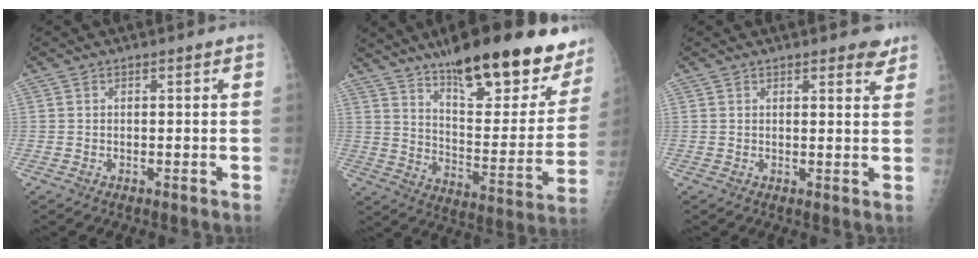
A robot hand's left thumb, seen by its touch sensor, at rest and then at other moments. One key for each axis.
{"total": 28.4, "fx": 19.6, "fy": 8.8, "fz": 18.7, "tx": -0.223, "ty": -0.075, "tz": 0.279}
{"total": 3.8, "fx": 2.9, "fy": 1.2, "fz": 2.1, "tx": -0.010, "ty": -0.013, "tz": 0.032}